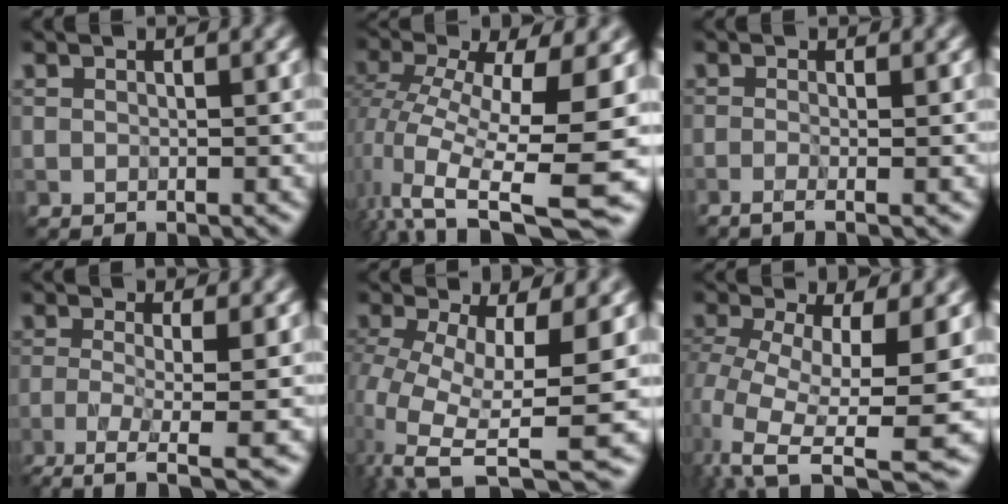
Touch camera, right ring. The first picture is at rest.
{"total": 12.6, "force": [-2.0, 4.4, 11.6], "torque": [-0.220, -0.023, -0.029]}
{"total": 2.7, "force": [-0.5, 1.2, 2.3], "torque": [-0.016, -0.004, -0.025]}
{"total": 5.2, "force": [-2.4, 1.1, 4.5], "torque": [-0.078, -0.006, -0.055]}
{"total": 10.5, "force": [-1.7, 4.0, 9.6], "torque": [-0.190, -0.024, -0.003]}
{"total": 10.5, "force": [-1.9, 4.1, 9.5], "torque": [-0.173, -0.027, 0.003]}